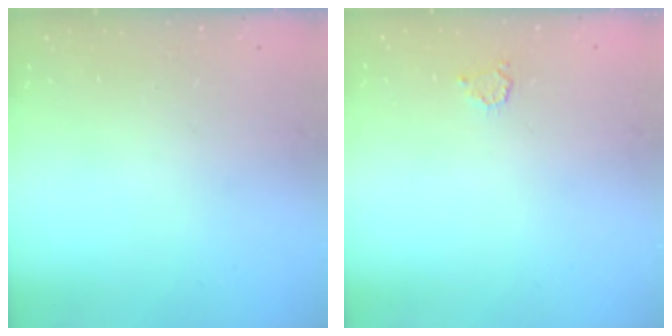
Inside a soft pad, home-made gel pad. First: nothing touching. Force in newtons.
{"total": 3.5, "press": 3.4, "slide": 0.5}